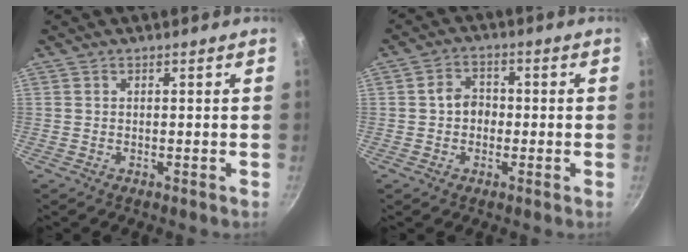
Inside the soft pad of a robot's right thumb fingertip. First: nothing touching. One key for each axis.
{"total": 4.4, "fx": -0.5, "fy": 3.7, "fz": 2.5, "tx": -0.015, "ty": 0.015, "tz": -0.012}